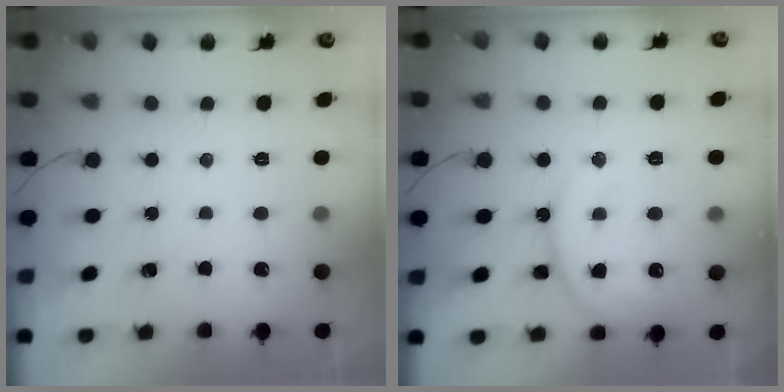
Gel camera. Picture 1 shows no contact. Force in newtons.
{"total": 13.1, "press": 13.0, "slide": 1.1}